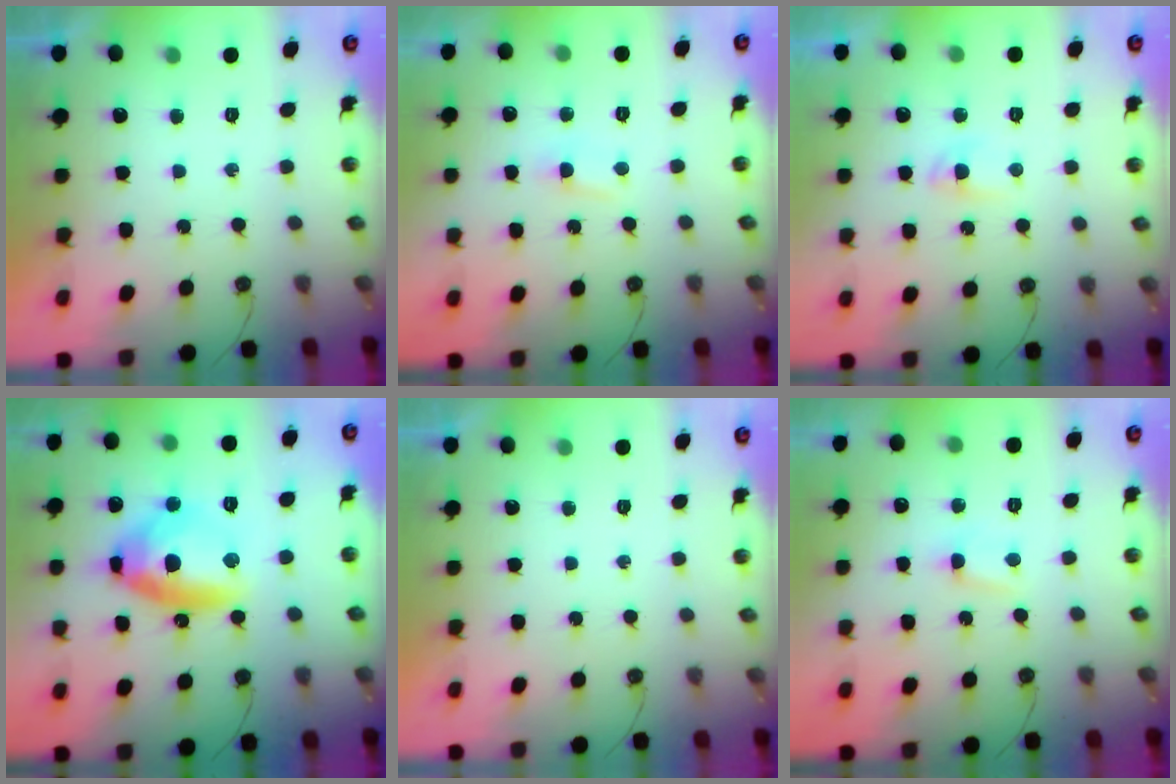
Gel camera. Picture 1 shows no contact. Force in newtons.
{"total": 2.8, "press": 2.7, "slide": 0.6}
{"total": 3.7, "press": 3.7, "slide": 0.6}
{"total": 13.7, "press": 13.5, "slide": 2.0}
{"total": 0.0}
{"total": 2.8, "press": 2.8, "slide": 0.3}